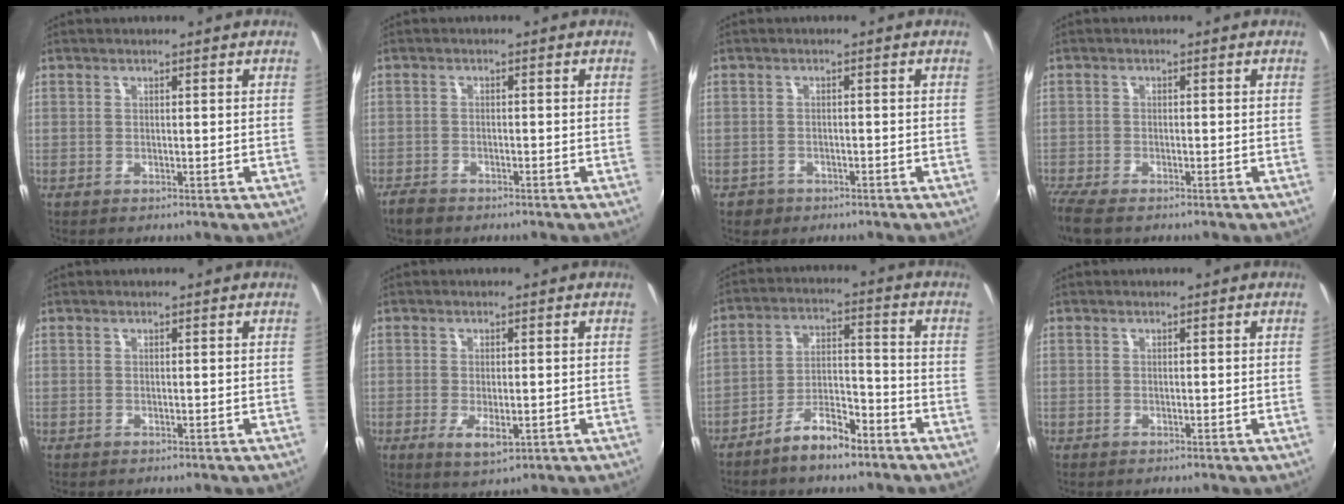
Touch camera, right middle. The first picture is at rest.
{"total": 3.4, "force": [-2.9, 1.3, 1.2], "torque": [-0.039, -0.006, -0.055]}
{"total": 2.6, "force": [-1.6, 1.9, 0.6], "torque": [-0.021, 0.000, -0.024]}
{"total": 5.8, "force": [-4.7, 1.4, 3.2], "torque": [-0.085, -0.026, -0.090]}
{"total": 0.0}
{"total": 4.6, "force": [-1.5, 1.9, 3.9], "torque": [-0.073, -0.012, -0.021]}
{"total": 7.9, "force": [-6.0, 2.7, 4.4], "torque": [-0.086, 0.021, -0.099]}
{"total": 0.0}